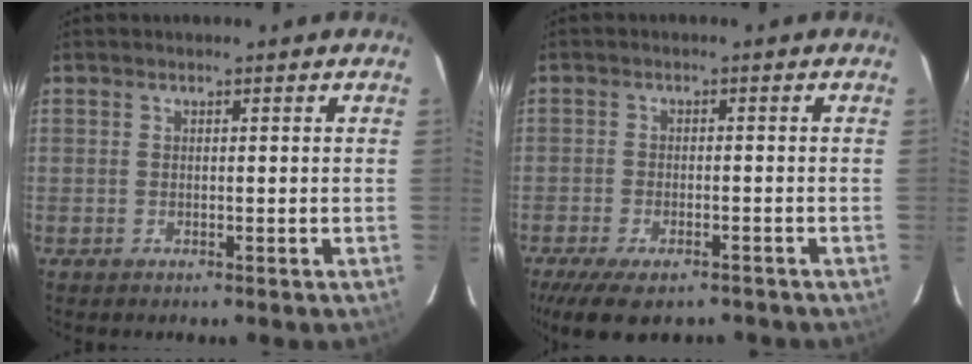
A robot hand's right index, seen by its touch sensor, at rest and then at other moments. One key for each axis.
{"total": 11.1, "fx": -8.2, "fy": 4.2, "fz": 6.2, "tx": -0.141, "ty": -0.033, "tz": -0.133}